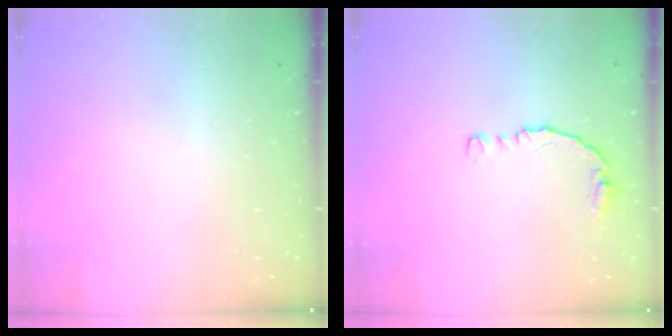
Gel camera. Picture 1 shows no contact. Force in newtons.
{"total": 7.0, "press": 6.9, "slide": 0.7}